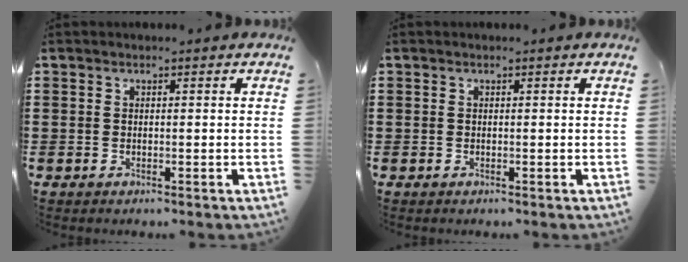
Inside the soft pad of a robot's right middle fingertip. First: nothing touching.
{"total": 0.0}